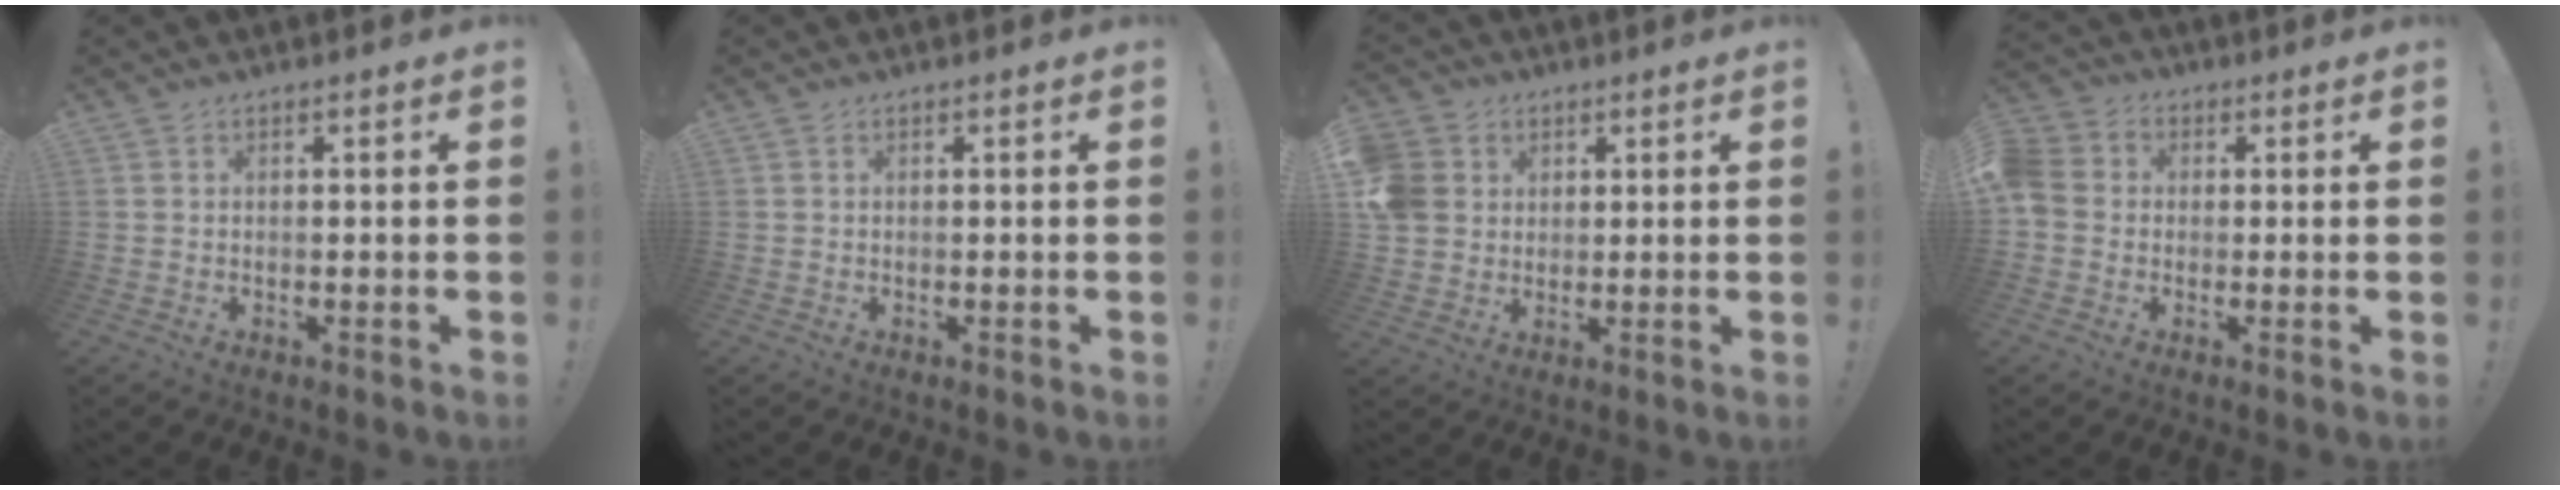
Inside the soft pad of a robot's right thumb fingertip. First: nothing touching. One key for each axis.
{"total": 0.0}
{"total": 8.2, "fx": 2.4, "fy": 7.4, "fz": 2.8, "tx": -0.061, "ty": -0.006, "tz": 0.050}
{"total": 5.9, "fx": -1.0, "fy": 5.3, "fz": 2.4, "tx": -0.052, "ty": 0.020, "tz": -0.017}